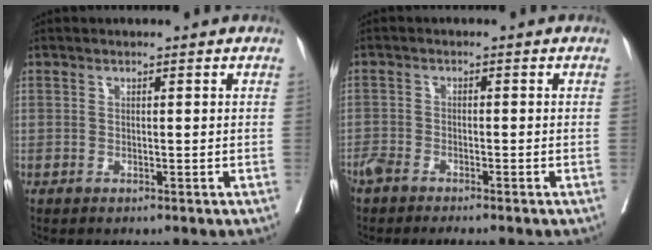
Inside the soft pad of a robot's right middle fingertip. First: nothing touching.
{"total": 4.6, "force": [-3.9, 0.8, 2.2], "torque": [-0.034, -0.006, -0.068]}